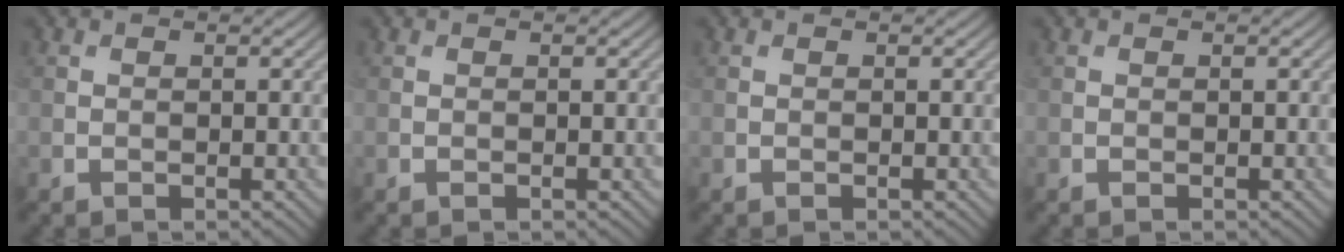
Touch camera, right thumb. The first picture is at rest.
{"total": 0.0}
{"total": 0.0}
{"total": 0.0}